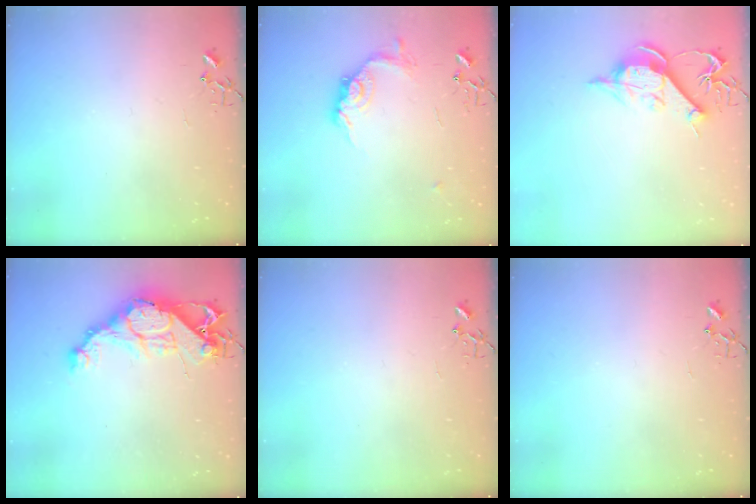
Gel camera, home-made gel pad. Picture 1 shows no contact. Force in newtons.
{"total": 12.9, "press": 12.9, "slide": 0.2}
{"total": 11.6, "press": 11.6, "slide": 0.9}
{"total": 15.7, "press": 15.7, "slide": 1.3}
{"total": 0.0}
{"total": 0.0}